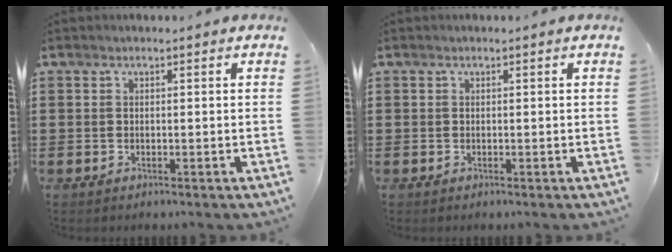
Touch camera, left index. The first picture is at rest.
{"total": 0.0}